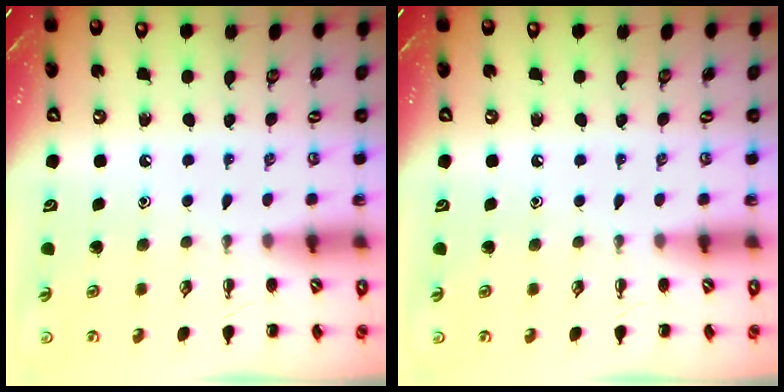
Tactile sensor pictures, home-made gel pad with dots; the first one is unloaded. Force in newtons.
{"total": 0.0}